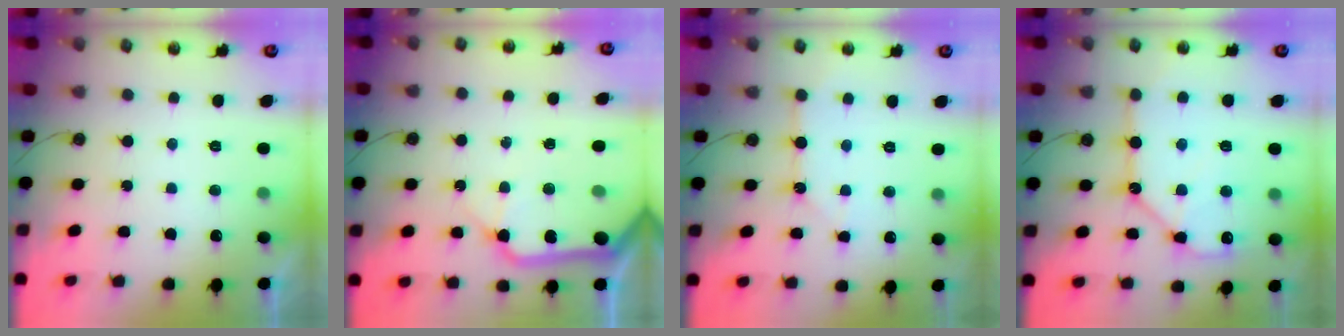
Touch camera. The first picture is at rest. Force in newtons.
{"total": 17.0, "press": 16.8, "slide": 2.8}
{"total": 5.9, "press": 5.9, "slide": 0.4}
{"total": 13.6, "press": 13.5, "slide": 1.3}